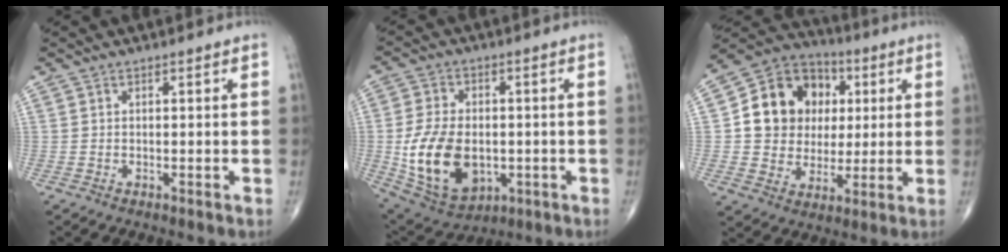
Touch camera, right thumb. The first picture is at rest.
{"total": 16.2, "force": [-2.2, 10.6, 12.0], "torque": [-0.206, -0.004, -0.019]}
{"total": 16.3, "force": [2.9, 14.0, 7.9], "torque": [-0.097, 0.014, 0.052]}